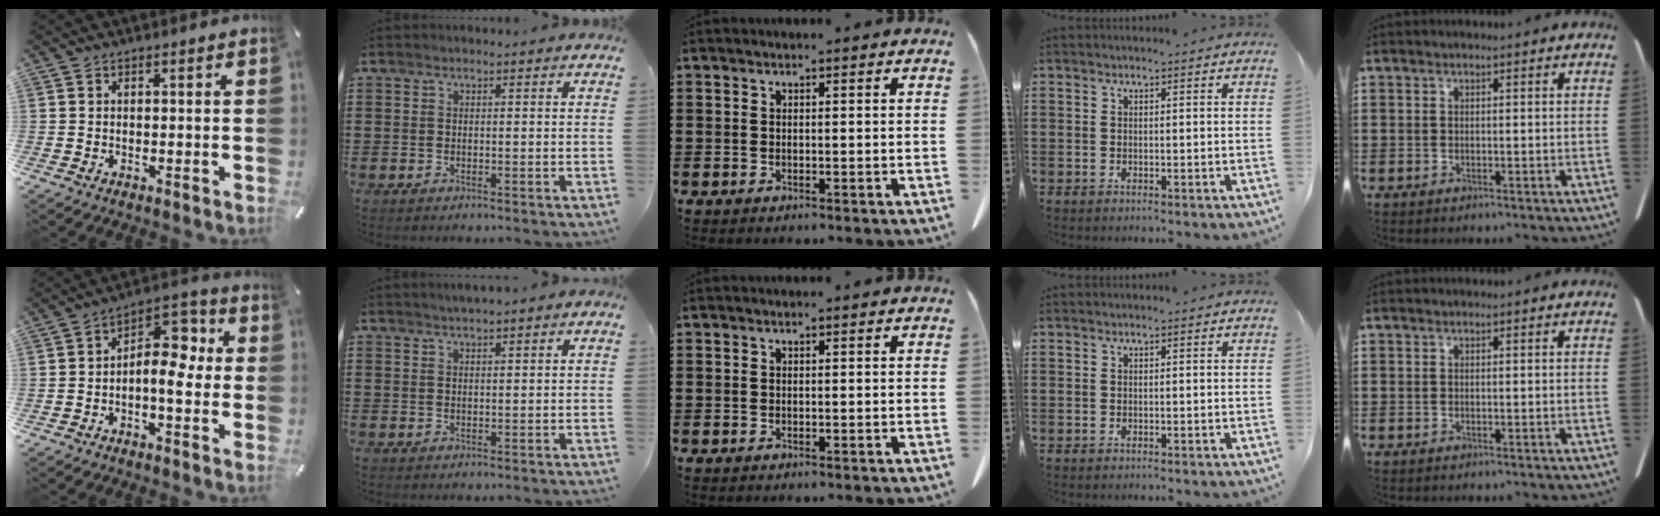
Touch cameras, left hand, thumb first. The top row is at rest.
{"thumb": {"total": 9.2, "force": [-0.6, 5.5, 7.4], "torque": [-0.101, -0.006, -0.013]}, "index": {"total": 0.8, "force": [0.6, 0.0, 0.5], "torque": [-0.009, 0.001, 0.011]}}